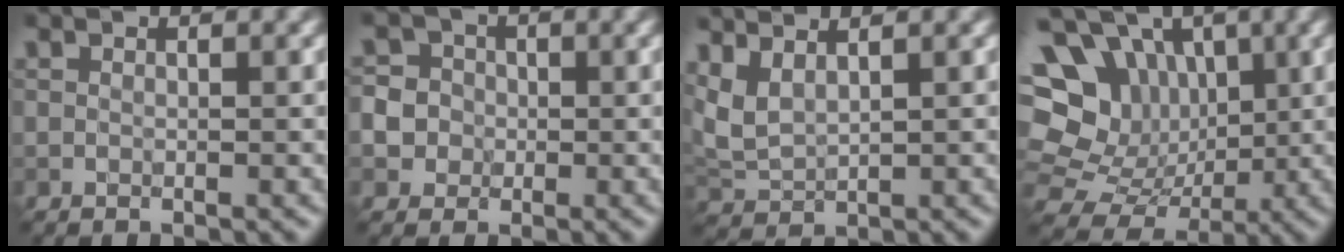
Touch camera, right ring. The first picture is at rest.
{"total": 6.5, "force": [-0.5, 6.1, 2.0], "torque": [-0.034, 0.022, -0.030]}
{"total": 3.1, "force": [1.9, 1.1, 2.1], "torque": [-0.061, 0.007, 0.046]}
{"total": 14.3, "force": [3.3, 12.2, 6.6], "torque": [-0.158, 0.035, 0.042]}